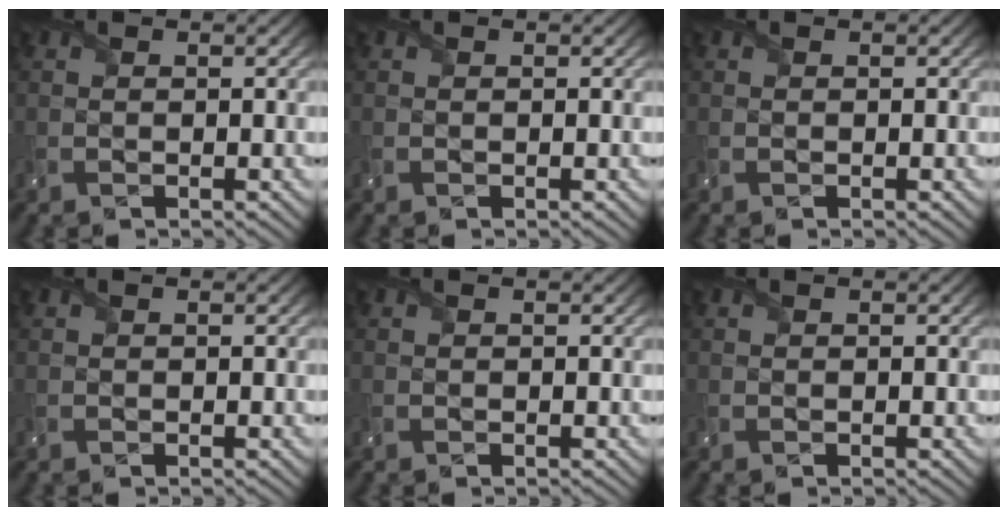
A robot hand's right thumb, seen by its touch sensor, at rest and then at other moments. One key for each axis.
{"total": 0.0}
{"total": 0.0}
{"total": 0.0}
{"total": 0.0}
{"total": 0.0}